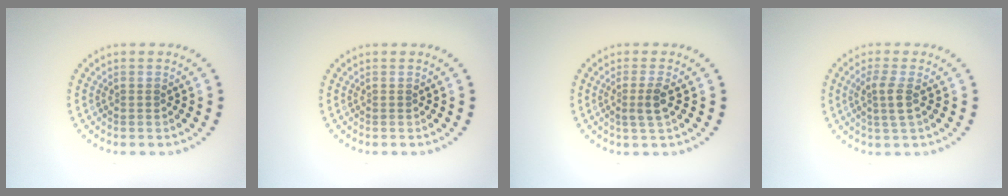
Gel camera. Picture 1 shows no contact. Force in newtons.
{"total": 0.0}
{"total": 1.9, "press": 1.5, "slide": 1.1}
{"total": 2.0, "press": 1.6, "slide": 1.2}